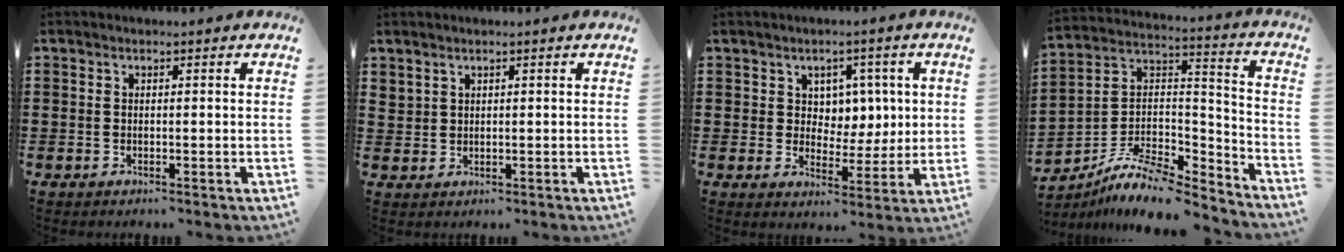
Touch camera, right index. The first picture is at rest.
{"total": 1.5, "force": [1.3, 0.7, 0.3], "torque": [-0.009, 0.002, 0.026]}
{"total": 5.5, "force": [2.2, 4.6, 2.1], "torque": [-0.050, 0.008, 0.036]}
{"total": 10.3, "force": [-8.3, 3.4, 4.9], "torque": [-0.100, 0.018, -0.166]}